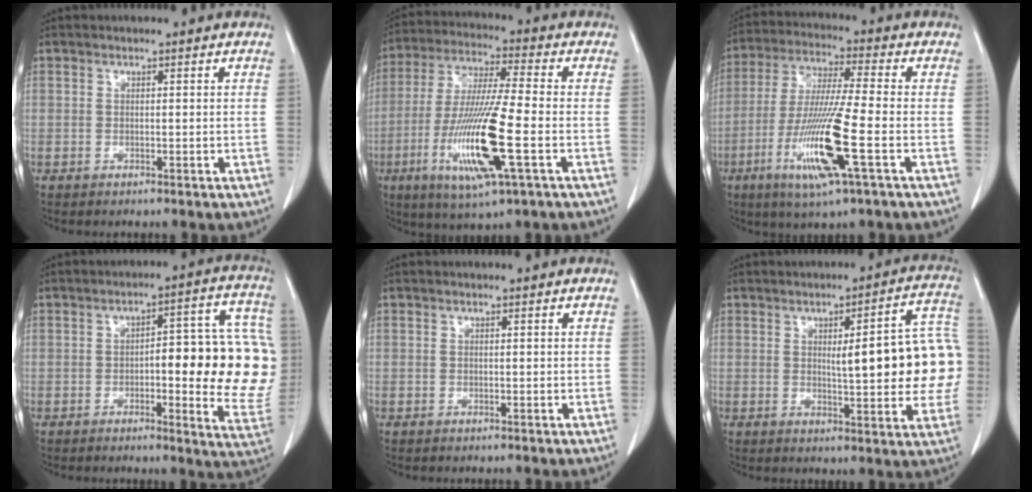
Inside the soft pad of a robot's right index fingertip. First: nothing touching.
{"total": 16.1, "force": [-4.8, 0.8, 15.3], "torque": [-0.313, -0.023, -0.089]}
{"total": 14.2, "force": [-4.9, -0.1, 13.3], "torque": [-0.272, -0.025, -0.096]}
{"total": 18.1, "force": [-0.7, 4.6, 17.5], "torque": [-0.156, 0.030, -0.002]}
{"total": 0.0}
{"total": 15.1, "force": [0.6, 3.2, 14.7], "torque": [-0.161, 0.028, 0.008]}